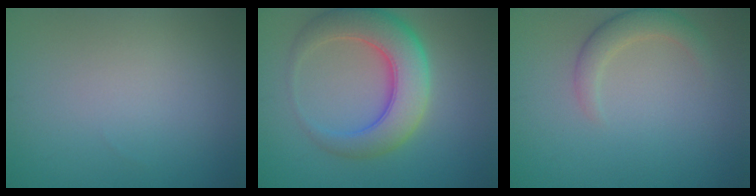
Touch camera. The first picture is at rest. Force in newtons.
{"total": 7.1, "press": 7.1, "slide": 0.3}
{"total": 2.5, "press": 2.5, "slide": 0.2}